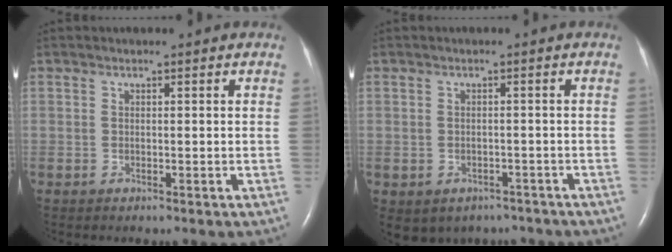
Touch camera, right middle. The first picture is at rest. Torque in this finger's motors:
{"motor_torque": [0.83, -1.00, 0.08, 0.10]}